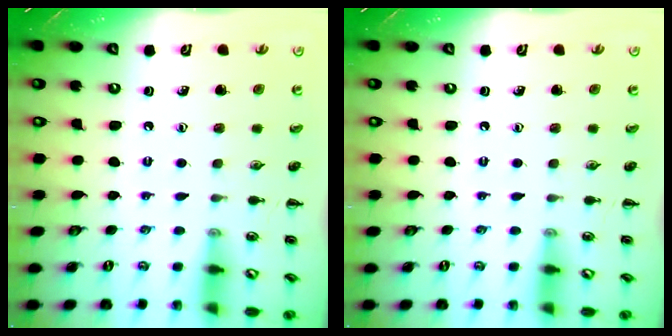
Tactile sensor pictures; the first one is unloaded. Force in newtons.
{"total": 0.0}